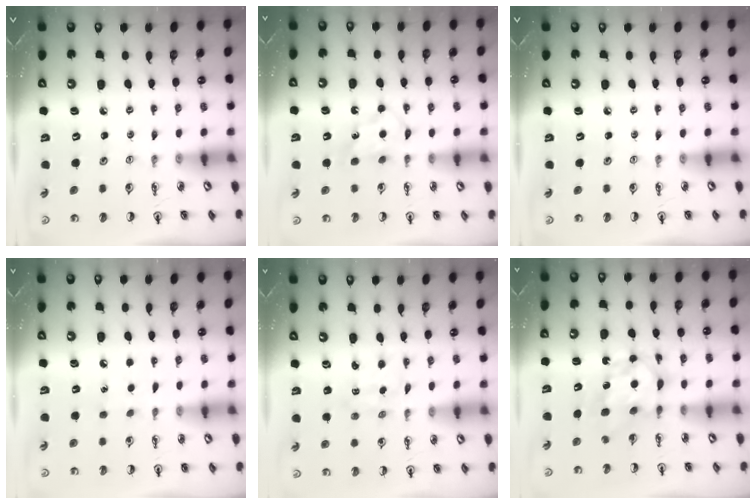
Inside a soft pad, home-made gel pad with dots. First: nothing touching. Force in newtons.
{"total": 4.8, "press": 4.8, "slide": 0.6}
{"total": 0.0}
{"total": 5.0, "press": 4.9, "slide": 0.6}
{"total": 2.1, "press": 2.1, "slide": 0.3}
{"total": 7.1, "press": 7.0, "slide": 0.6}